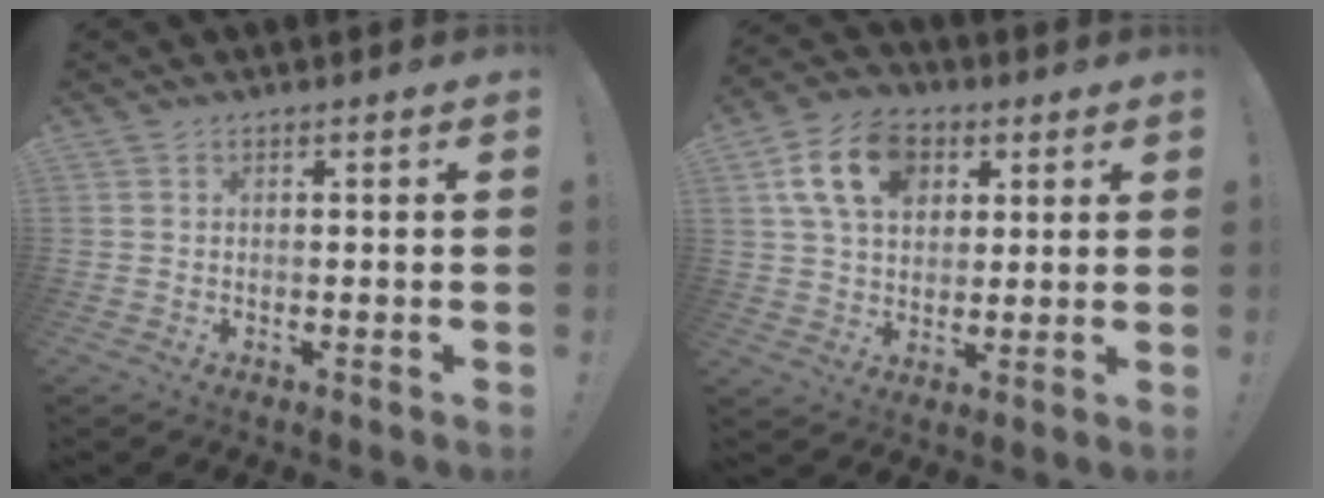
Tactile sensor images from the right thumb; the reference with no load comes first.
{"total": 15.2, "force": [5.7, 10.8, 9.0], "torque": [-0.148, -0.009, 0.111]}